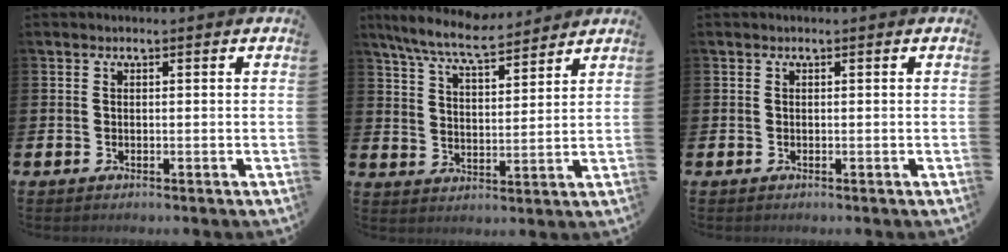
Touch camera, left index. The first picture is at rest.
{"total": 8.3, "force": [7.6, 1.0, 3.0], "torque": [-0.086, -0.034, 0.139]}
{"total": 0.0}